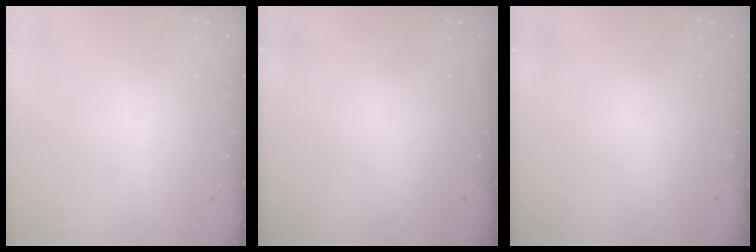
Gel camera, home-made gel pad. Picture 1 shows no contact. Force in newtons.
{"total": 0.0}
{"total": 0.0}